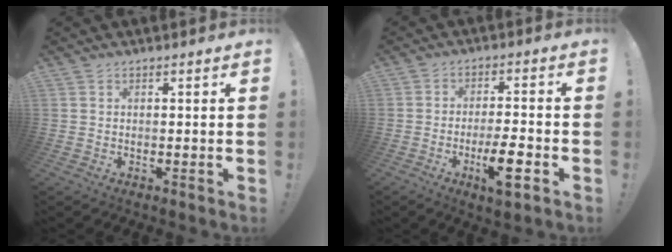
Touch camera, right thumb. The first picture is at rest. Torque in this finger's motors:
{"motor_torque": [2.94, 0.80, 0.74, -2.03, 0.30]}